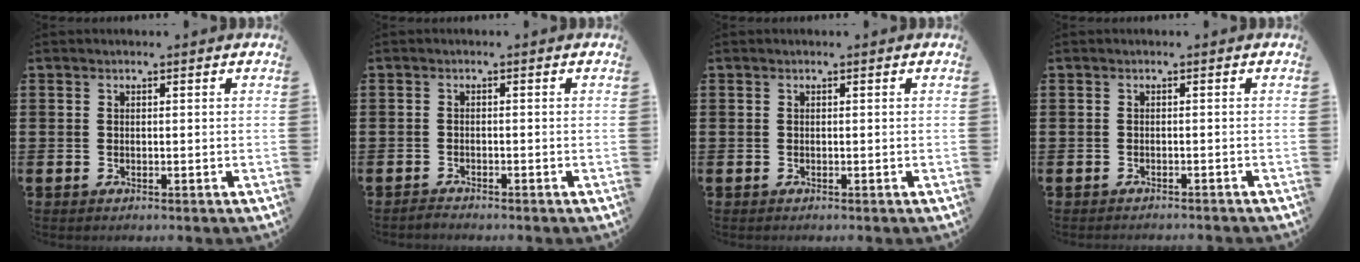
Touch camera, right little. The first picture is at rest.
{"total": 0.9, "force": [-0.9, 0.0, 0.0], "torque": [-0.003, -0.003, -0.017]}
{"total": 0.0}
{"total": 0.6, "force": [-0.6, -0.1, -0.1], "torque": [0.001, -0.002, -0.012]}